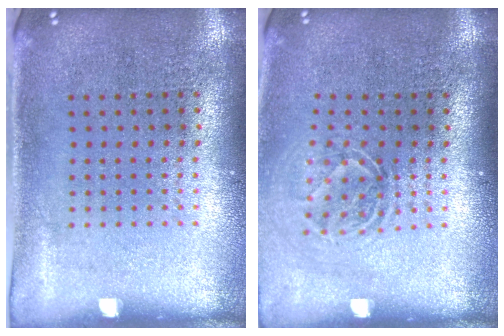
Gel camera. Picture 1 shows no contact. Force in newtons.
{"total": 1.5, "press": 1.1, "slide": 1.0}